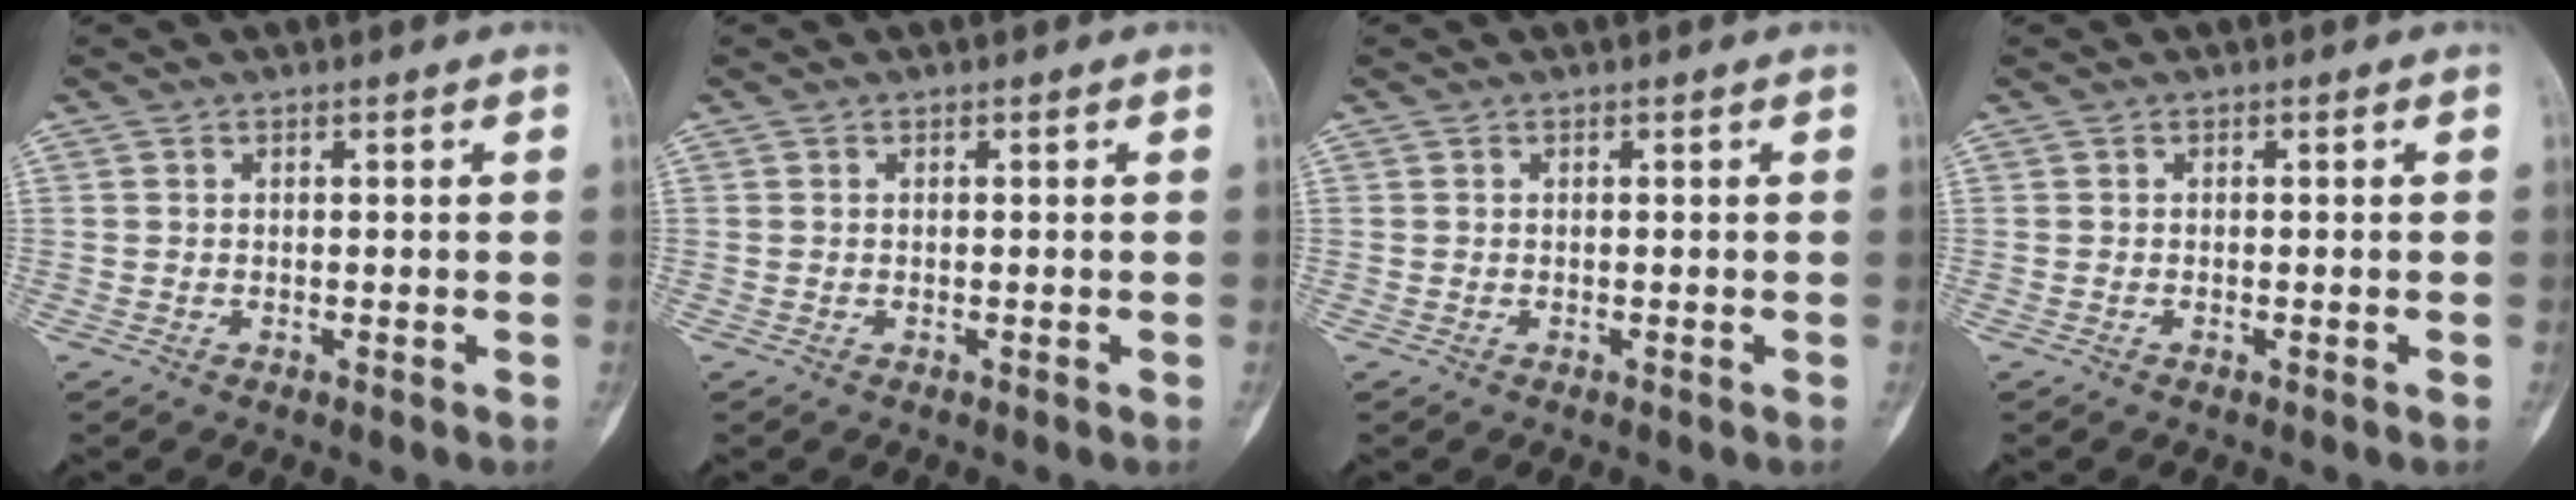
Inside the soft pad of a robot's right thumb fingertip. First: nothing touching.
{"total": 0.0}
{"total": 0.0}
{"total": 0.0}